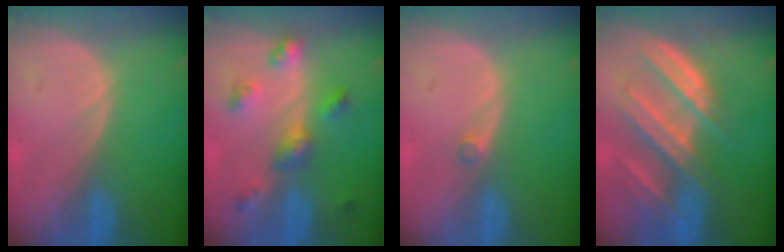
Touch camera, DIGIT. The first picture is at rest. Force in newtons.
{"total": 5.6, "press": 5.6, "slide": 0.6}
{"total": 1.0, "press": 0.9, "slide": 0.5}
{"total": 9.2, "press": 8.3, "slide": 4.0}